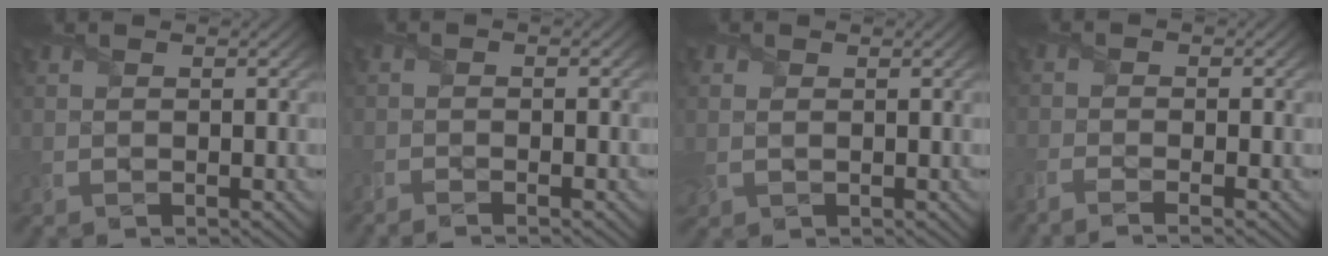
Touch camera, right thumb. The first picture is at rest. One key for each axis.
{"total": 1.6, "fx": -1.4, "fy": 0.0, "fz": 0.8, "tx": -0.018, "ty": -0.004, "tz": -0.027}
{"total": 1.7, "fx": 0.3, "fy": 1.5, "fz": 0.8, "tx": -0.029, "ty": 0.003, "tz": 0.009}
{"total": 2.9, "fx": -2.1, "fy": 0.0, "fz": 2.0, "tx": -0.044, "ty": -0.005, "tz": -0.051}